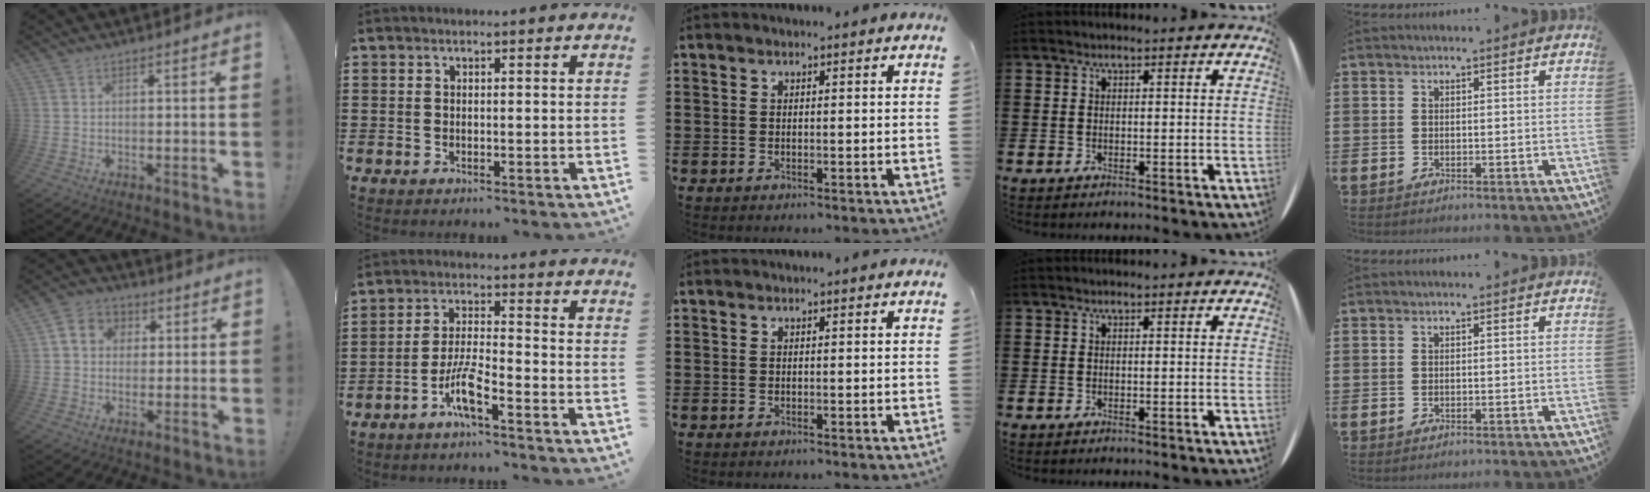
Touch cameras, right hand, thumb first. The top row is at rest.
{"thumb": {"total": 7.4, "force": [1.1, 6.7, 3.0], "torque": [-0.052, 0.011, 0.026]}, "index": {"total": 6.3, "force": [-4.0, 0.8, 4.8], "torque": [-0.113, -0.006, -0.080]}}